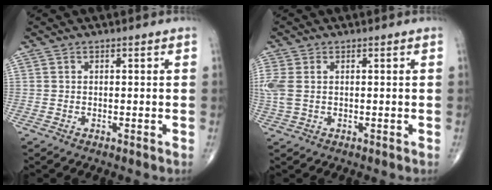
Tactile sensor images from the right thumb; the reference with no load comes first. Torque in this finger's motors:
{"motor_torque": [0.14, 0.07, 0.52, 0.21, 0.18]}